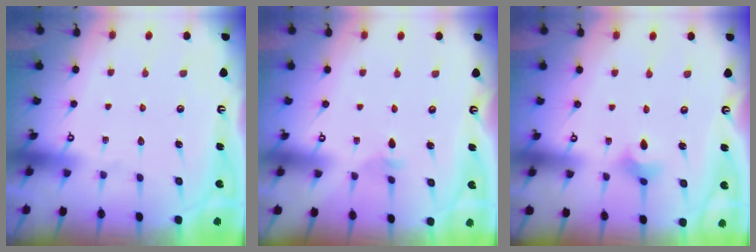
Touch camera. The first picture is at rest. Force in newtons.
{"total": 2.2, "press": 2.2, "slide": 0.5}
{"total": 4.4, "press": 4.3, "slide": 0.6}